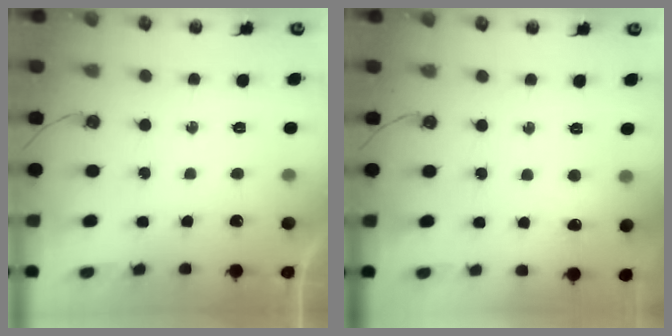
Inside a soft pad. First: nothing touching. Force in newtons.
{"total": 4.4, "press": 4.4, "slide": 0.5}